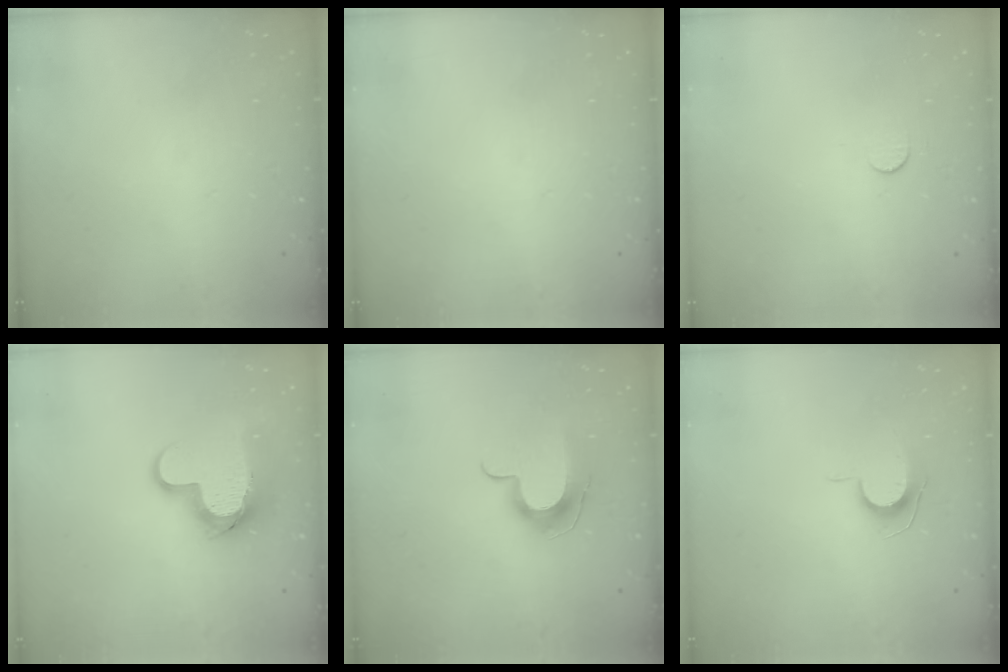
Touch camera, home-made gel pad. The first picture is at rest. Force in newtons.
{"total": 0.0}
{"total": 3.7, "press": 3.7, "slide": 0.4}
{"total": 13.2, "press": 13.2, "slide": 0.9}
{"total": 9.9, "press": 9.9, "slide": 0.1}
{"total": 6.8, "press": 6.8, "slide": 0.7}